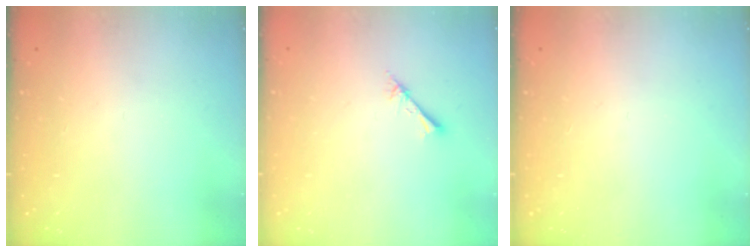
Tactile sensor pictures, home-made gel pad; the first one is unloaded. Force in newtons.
{"total": 2.3, "press": 2.3, "slide": 0.3}
{"total": 0.0}